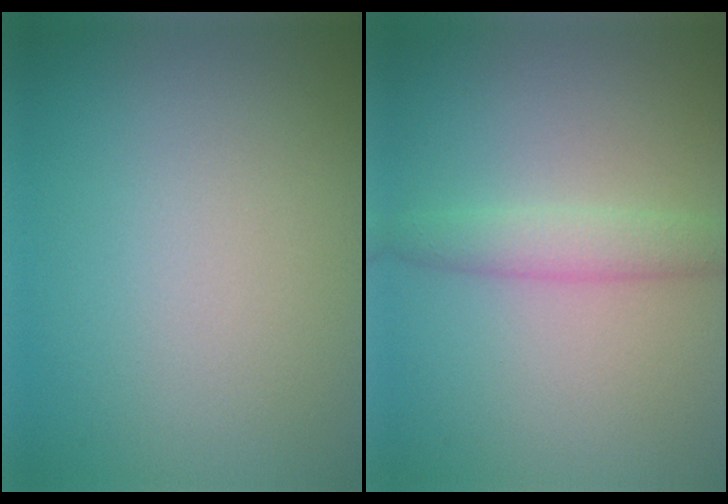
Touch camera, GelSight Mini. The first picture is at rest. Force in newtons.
{"total": 2.4, "press": 2.4, "slide": 0.1}